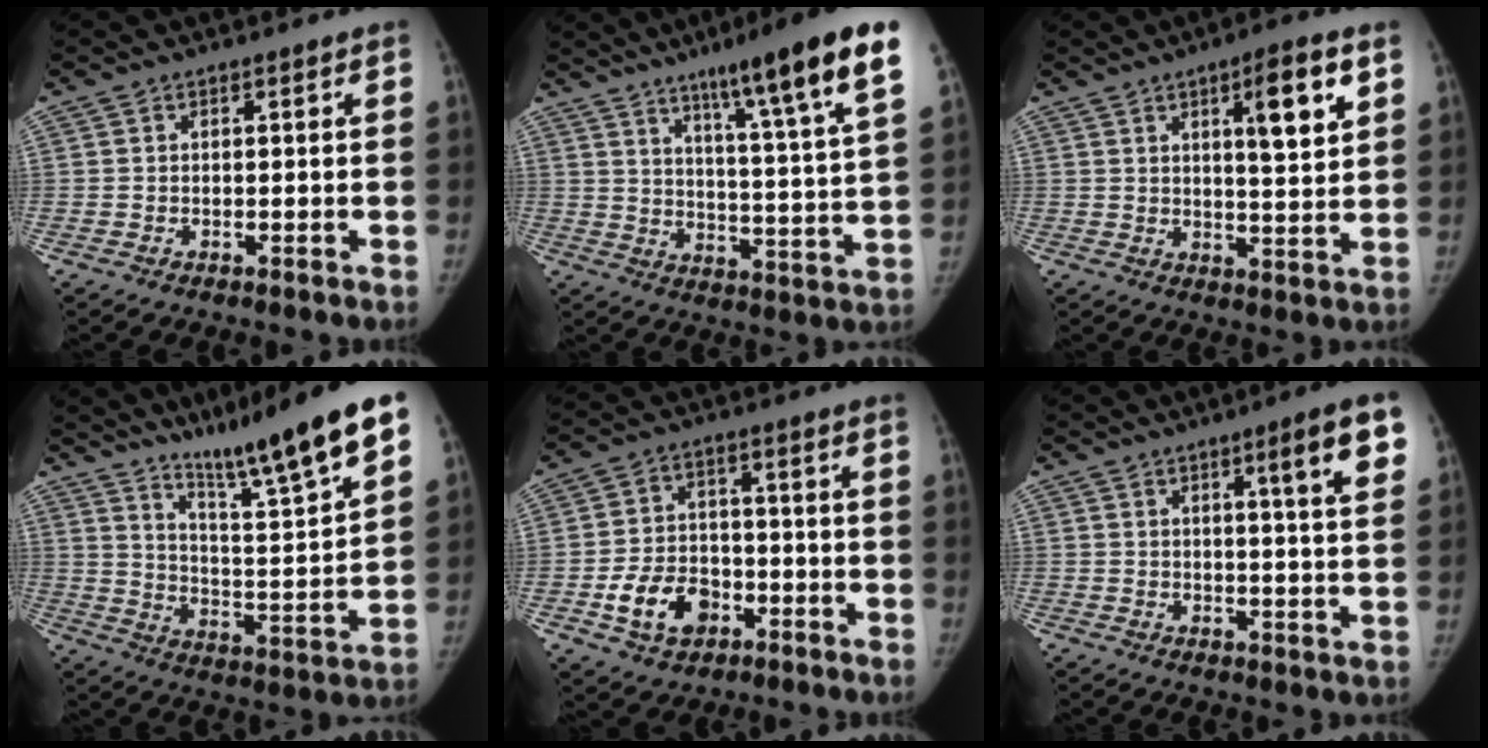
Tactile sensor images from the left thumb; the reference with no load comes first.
{"total": 20.0, "force": [12.3, 1.3, 15.7], "torque": [-0.209, -0.046, 0.175]}
{"total": 10.2, "force": [4.5, 2.2, 8.9], "torque": [-0.119, -0.022, 0.065]}
{"total": 20.7, "force": [15.1, 1.4, 14.1], "torque": [-0.187, -0.072, 0.244]}
{"total": 10.0, "force": [-4.2, 7.3, 5.4], "torque": [-0.072, 0.026, -0.069]}
{"total": 9.1, "force": [4.3, 0.6, 8.0], "torque": [-0.101, -0.019, 0.056]}